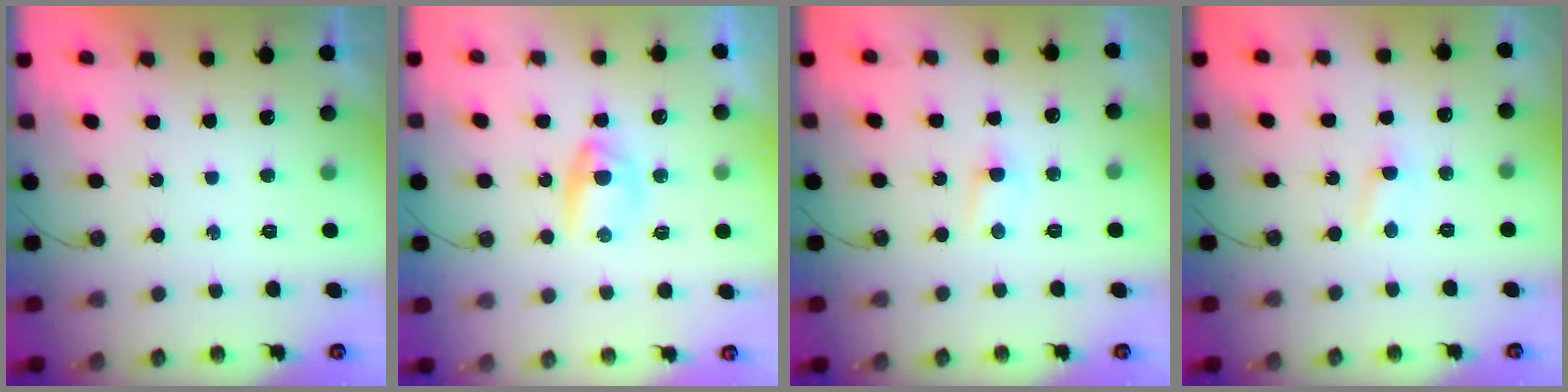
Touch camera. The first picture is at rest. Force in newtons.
{"total": 4.2, "press": 4.1, "slide": 0.8}
{"total": 2.6, "press": 2.6, "slide": 0.3}
{"total": 2.8, "press": 2.8, "slide": 0.4}